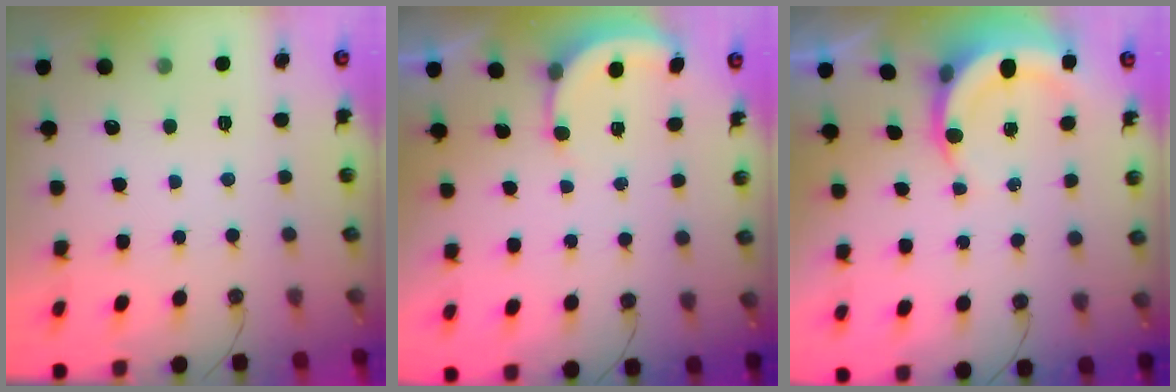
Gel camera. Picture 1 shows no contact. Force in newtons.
{"total": 2.5, "press": 2.5, "slide": 0.4}
{"total": 5.6, "press": 5.5, "slide": 0.6}